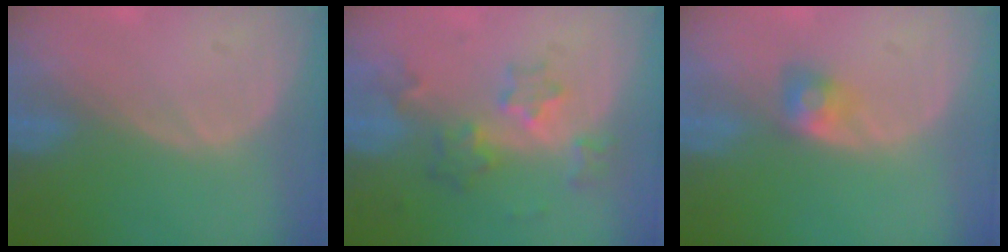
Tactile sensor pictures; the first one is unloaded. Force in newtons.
{"total": 6.1, "press": 5.6, "slide": 2.5}
{"total": 2.8, "press": 2.6, "slide": 1.2}